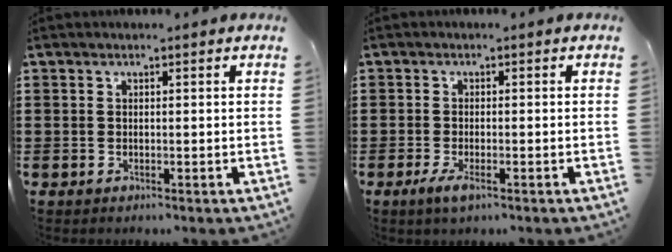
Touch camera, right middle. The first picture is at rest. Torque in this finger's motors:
{"motor_torque": [2.13, 0.01, 0.15, 0.06]}